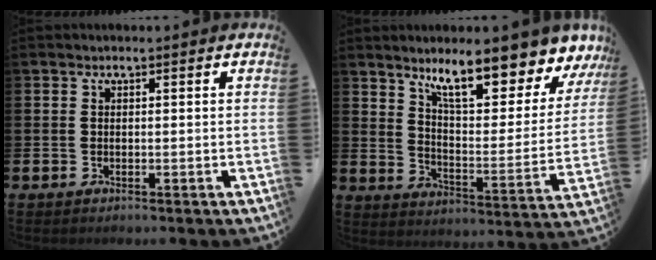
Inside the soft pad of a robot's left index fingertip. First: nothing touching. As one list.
[{"total": 11.8, "force": [9.9, 2.7, 5.8], "torque": [-0.104, -0.067, 0.168]}]